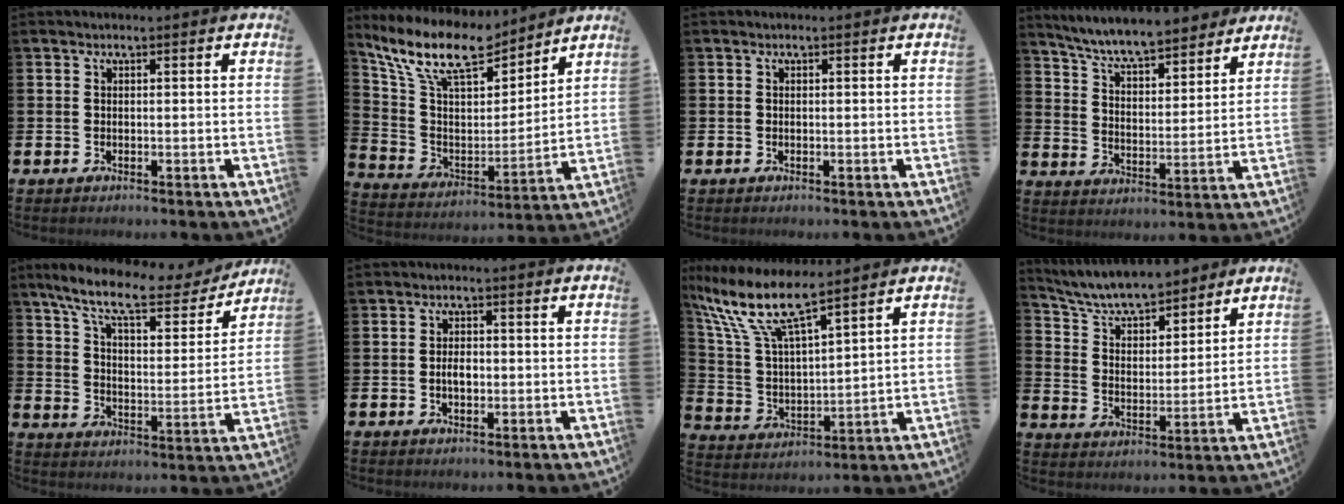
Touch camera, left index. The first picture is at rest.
{"total": 12.1, "force": [10.3, 3.7, 5.1], "torque": [-0.144, -0.059, 0.182]}
{"total": 0.0}
{"total": 7.8, "force": [7.4, 1.0, 2.3], "torque": [-0.078, -0.050, 0.130]}
{"total": 10.4, "force": [8.8, 2.4, 4.9], "torque": [-0.118, -0.053, 0.146]}
{"total": 2.5, "force": [-0.3, 1.4, 2.0], "torque": [-0.019, -0.002, -0.011]}
{"total": 10.3, "force": [8.4, 1.8, 5.6], "torque": [-0.144, -0.041, 0.145]}
{"total": 7.6, "force": [7.0, 1.8, 2.2], "torque": [-0.067, -0.045, 0.122]}